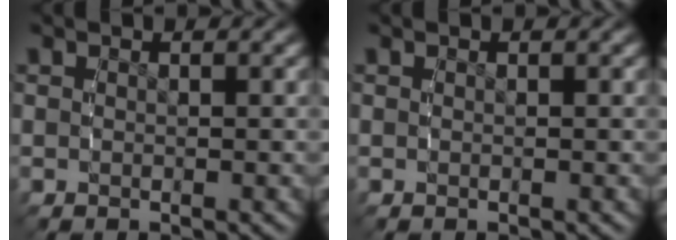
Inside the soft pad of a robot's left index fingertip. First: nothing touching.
{"total": 0.0}